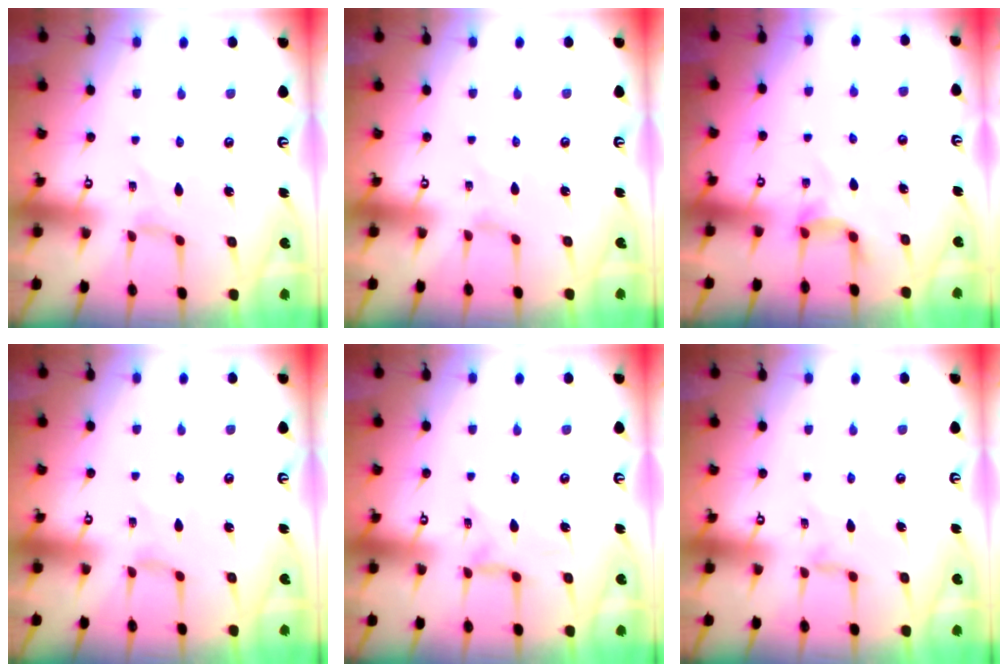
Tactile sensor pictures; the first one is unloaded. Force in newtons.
{"total": 0.0}
{"total": 3.5, "press": 3.4, "slide": 0.5}
{"total": 0.6, "press": 0.6, "slide": 0.2}
{"total": 2.4, "press": 2.4, "slide": 0.3}
{"total": 2.0, "press": 1.9, "slide": 0.4}